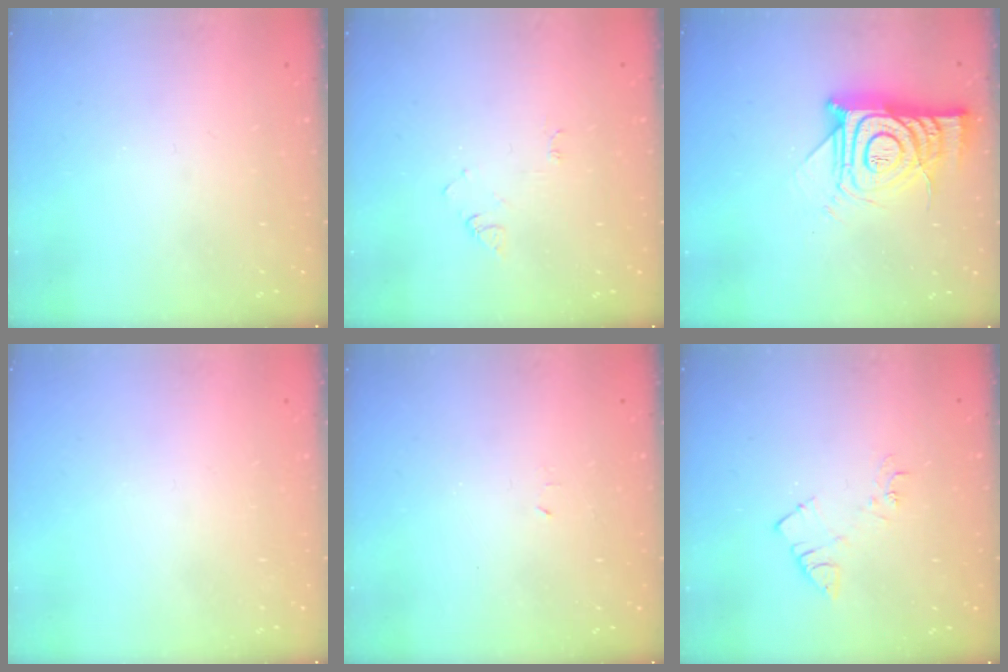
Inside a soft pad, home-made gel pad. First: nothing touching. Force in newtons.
{"total": 4.2, "press": 4.2, "slide": 0.5}
{"total": 15.3, "press": 15.2, "slide": 1.4}
{"total": 1.6, "press": 1.6, "slide": 0.1}
{"total": 2.9, "press": 2.9, "slide": 0.4}
{"total": 7.5, "press": 7.5, "slide": 0.7}